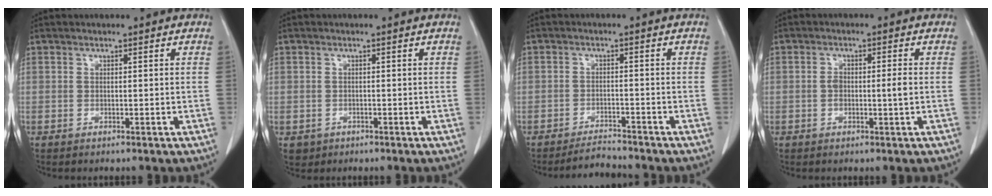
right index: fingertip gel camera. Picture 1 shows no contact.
{"total": 2.1, "force": [-0.5, 2.0, -0.1], "torque": [0.005, 0.006, -0.006]}
{"total": 2.9, "force": [-2.8, 0.2, -0.3], "torque": [0.007, -0.011, -0.049]}
{"total": 3.3, "force": [-0.4, 0.7, 3.2], "torque": [-0.062, 0.005, -0.004]}